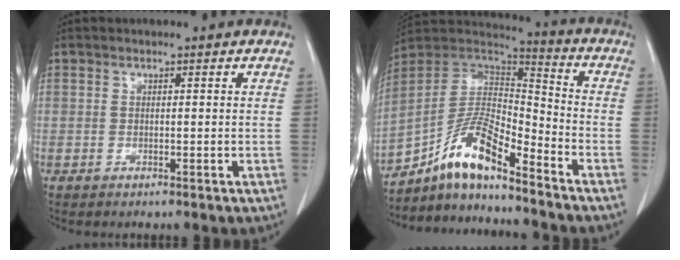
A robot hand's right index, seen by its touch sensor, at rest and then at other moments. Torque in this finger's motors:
{"motor_torque": [0.87, -0.84, 0.26, 0.14]}